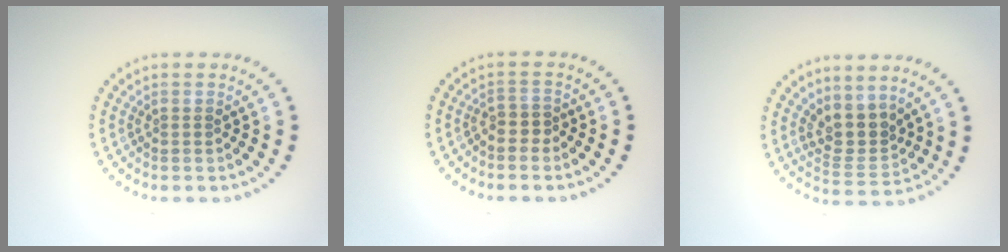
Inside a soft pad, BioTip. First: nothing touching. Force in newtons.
{"total": 1.4, "press": 1.1, "slide": 0.9}
{"total": 3.4, "press": 2.5, "slide": 2.3}